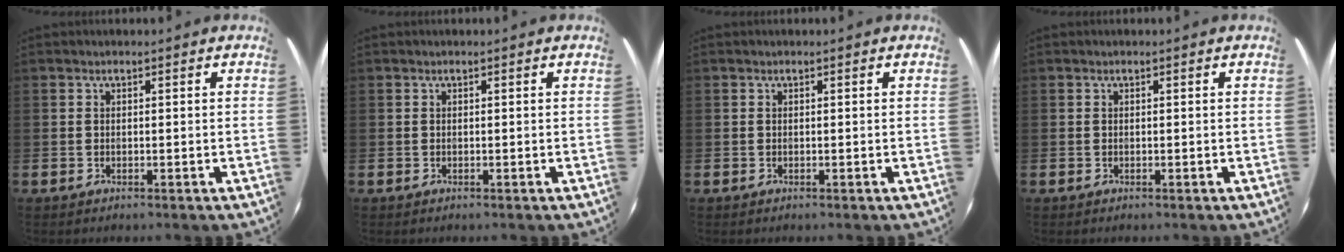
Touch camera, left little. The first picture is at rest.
{"total": 0.0}
{"total": 0.0}
{"total": 0.0}